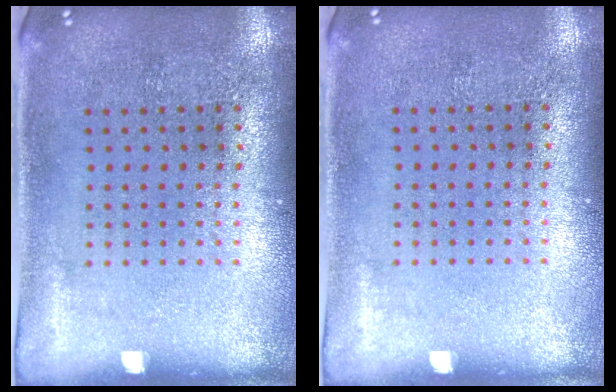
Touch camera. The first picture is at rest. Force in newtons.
{"total": 0.0}